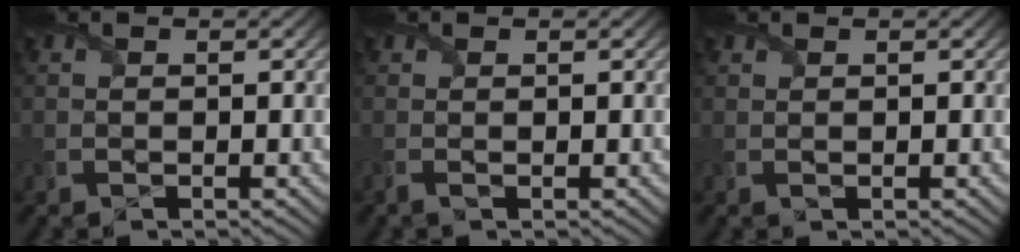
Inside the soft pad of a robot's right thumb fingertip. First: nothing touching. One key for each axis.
{"total": 0.6, "fx": 0.0, "fy": 0.1, "fz": 0.5, "tx": -0.018, "ty": 0.001, "tz": -0.003}
{"total": 0.8, "fx": 0.7, "fy": 0.1, "fz": 0.2, "tx": -0.006, "ty": 0.004, "tz": 0.013}